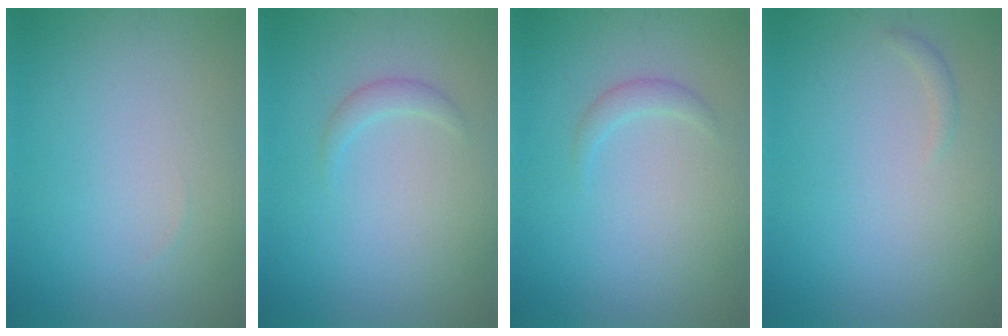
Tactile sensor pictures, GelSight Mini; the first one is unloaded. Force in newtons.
{"total": 1.2, "press": 1.2, "slide": 0.1}
{"total": 1.2, "press": 1.2, "slide": 0.1}
{"total": 0.6, "press": 0.6, "slide": 0.0}